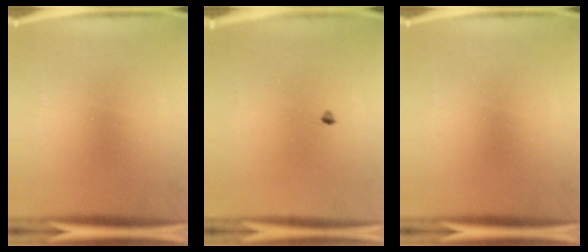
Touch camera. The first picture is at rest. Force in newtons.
{"total": 0.7}
{"total": 0.0}